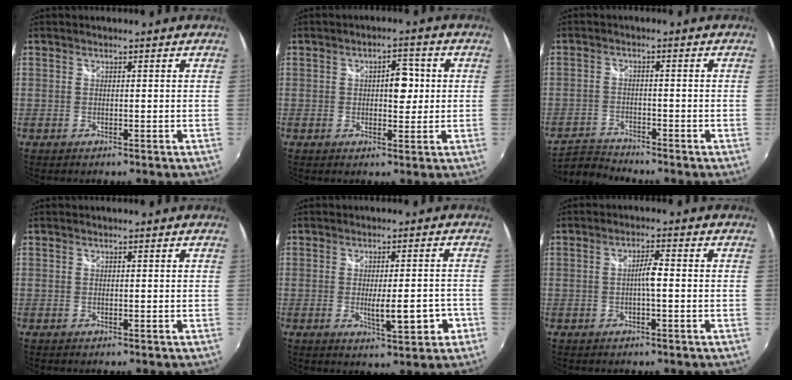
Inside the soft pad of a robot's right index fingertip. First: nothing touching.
{"total": 5.4, "force": [0.3, 3.0, 4.5], "torque": [-0.064, 0.008, 0.006]}
{"total": 5.0, "force": [-4.9, 0.6, 0.0], "torque": [-0.023, 0.001, -0.100]}
{"total": 0.0}
{"total": 7.5, "force": [-2.8, 2.0, 6.7], "torque": [-0.111, -0.017, -0.033]}
{"total": 2.7, "force": [-0.6, 0.3, 2.6], "torque": [-0.048, 0.005, -0.009]}